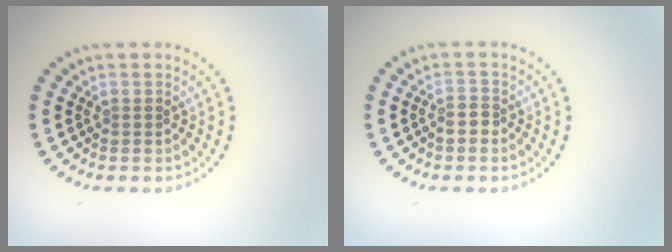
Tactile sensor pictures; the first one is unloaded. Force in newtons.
{"total": 1.4, "press": 1.2, "slide": 0.8}